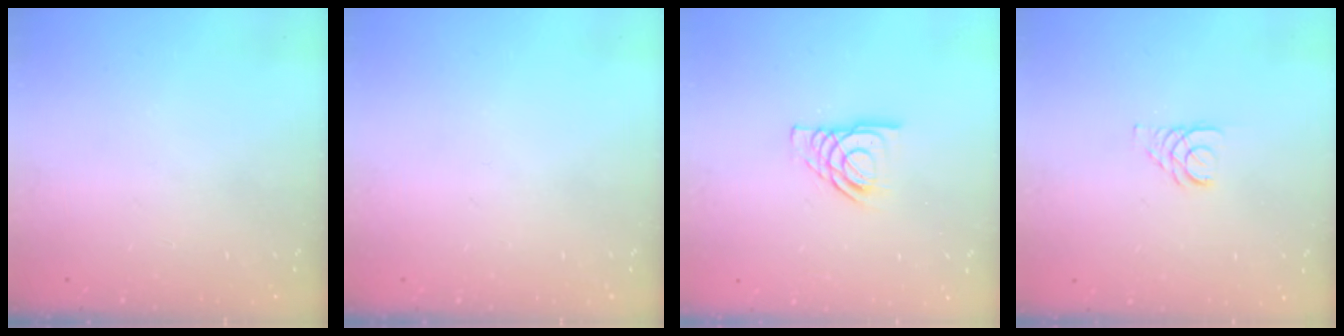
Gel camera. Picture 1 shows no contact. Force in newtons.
{"total": 0.0}
{"total": 7.9, "press": 7.9, "slide": 0.8}
{"total": 2.9, "press": 2.9, "slide": 0.3}